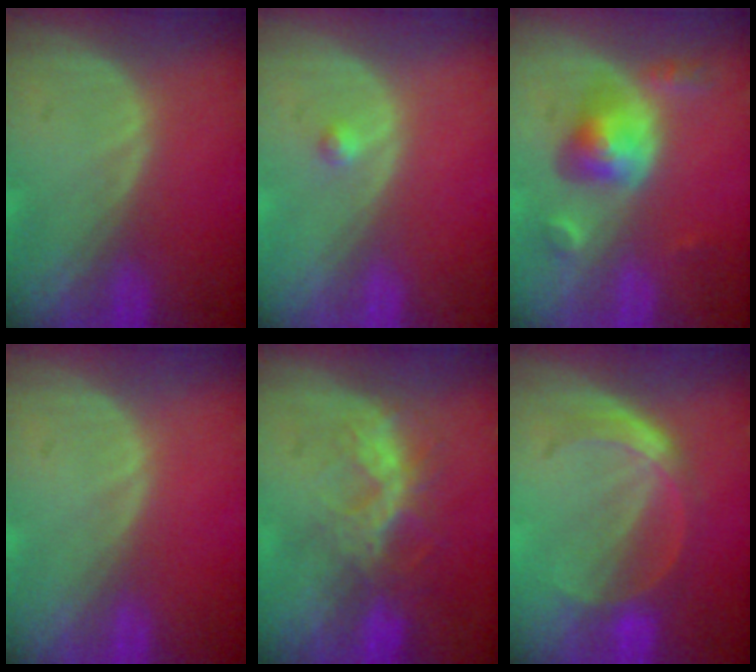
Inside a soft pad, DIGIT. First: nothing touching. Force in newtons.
{"total": 0.8, "press": 0.8, "slide": 0.1}
{"total": 6.0, "press": 5.5, "slide": 2.5}
{"total": 0.0}
{"total": 6.6, "press": 5.9, "slide": 3.1}
{"total": 4.6, "press": 4.5, "slide": 0.6}